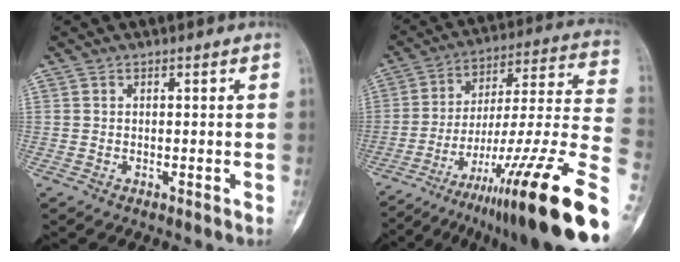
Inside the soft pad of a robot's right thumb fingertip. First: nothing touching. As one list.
[{"total": 28.7, "force": [-15.6, 3.5, 23.9], "torque": [-0.301, 0.066, -0.241]}]